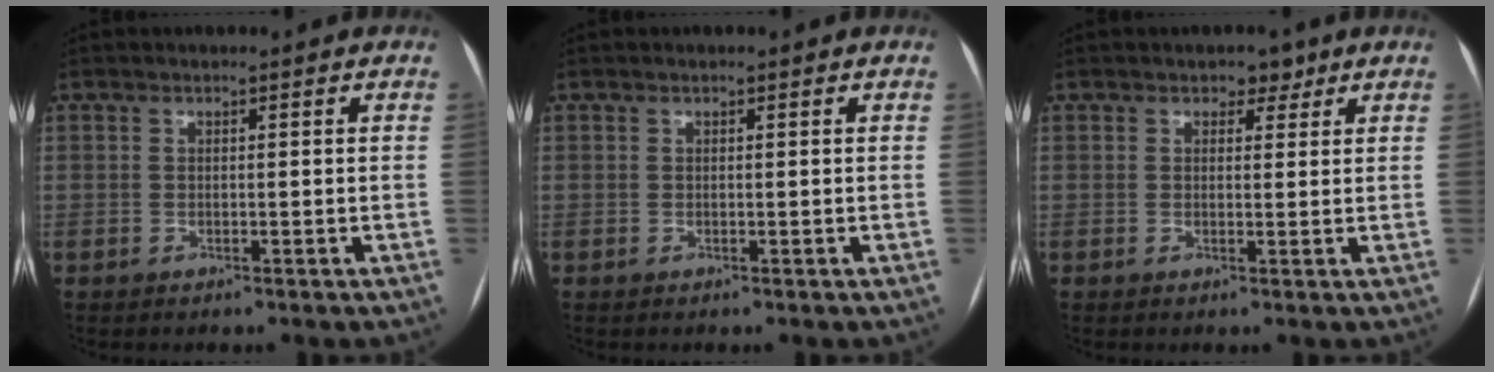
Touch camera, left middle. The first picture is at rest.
{"total": 0.0}
{"total": 2.4, "force": [1.6, 1.6, 1.0], "torque": [-0.009, 0.003, 0.019]}